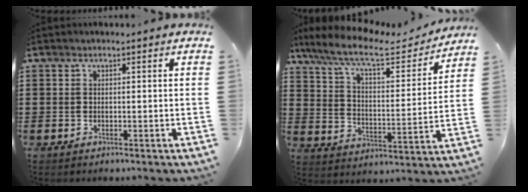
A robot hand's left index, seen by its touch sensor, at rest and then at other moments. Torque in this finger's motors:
{"motor_torque": [1.19, -0.95, 0.46, 0.08]}